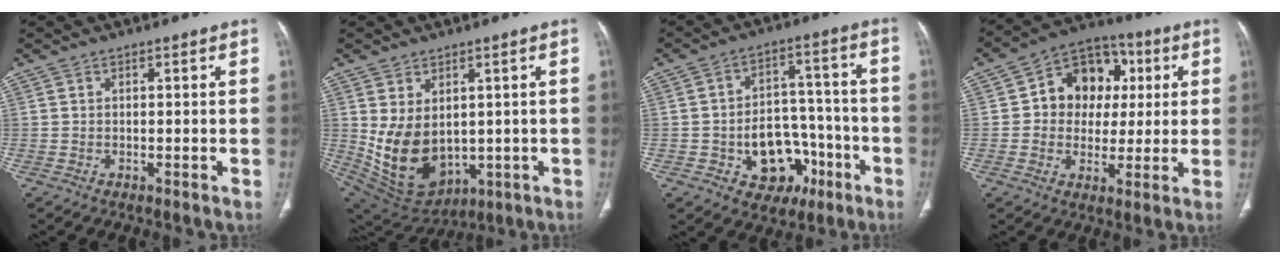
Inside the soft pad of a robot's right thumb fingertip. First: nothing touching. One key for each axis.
{"total": 13.0, "fx": 0.4, "fy": 9.1, "fz": 9.3, "tx": -0.151, "ty": -0.015, "tz": 0.048}
{"total": 13.2, "fx": -5.2, "fy": 9.6, "fz": 7.4, "tx": -0.059, "ty": 0.050, "tz": -0.066}
{"total": 13.4, "fx": 2.2, "fy": 10.9, "fz": 7.4, "tx": -0.057, "ty": 0.012, "tz": 0.027}